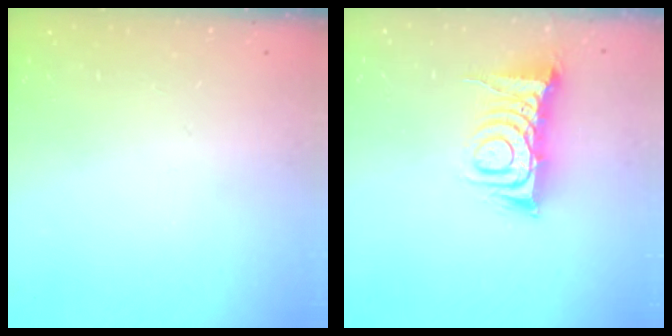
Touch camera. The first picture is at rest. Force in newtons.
{"total": 9.8, "press": 9.8, "slide": 1.1}